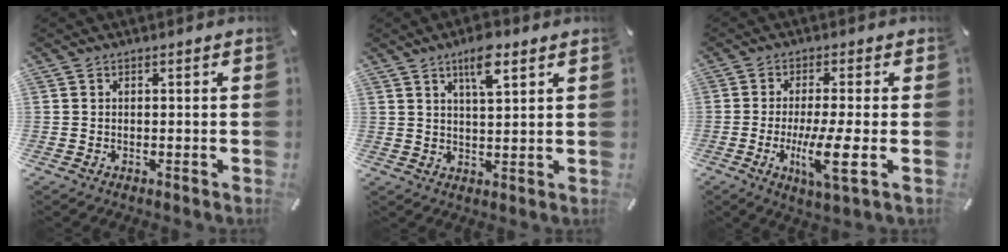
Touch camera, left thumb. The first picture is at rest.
{"total": 7.4, "force": [4.5, 2.4, 5.5], "torque": [-0.094, -0.007, 0.073]}
{"total": 10.3, "force": [-2.1, 1.6, 10.0], "torque": [-0.196, -0.017, -0.039]}